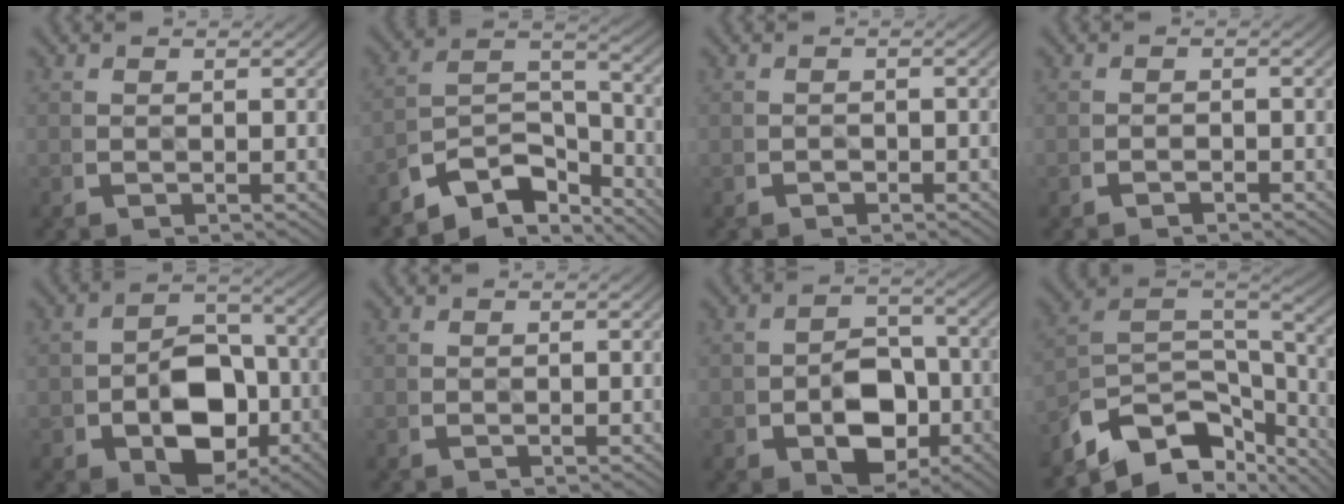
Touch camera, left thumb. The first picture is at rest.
{"total": 9.0, "force": [-3.9, 5.2, 6.1], "torque": [-0.123, -0.033, -0.058]}
{"total": 0.5, "force": [-0.5, 0.2, 0.1], "torque": [-0.002, -0.003, -0.009]}
{"total": 1.0, "force": [-0.9, 0.2, 0.1], "torque": [-0.002, -0.004, -0.016]}
{"total": 9.9, "force": [-1.9, 6.8, 6.9], "torque": [-0.121, -0.038, -0.014]}
{"total": 0.0}
{"total": 7.5, "force": [-1.5, 5.4, 5.0], "torque": [-0.084, -0.031, -0.012]}
{"total": 11.4, "force": [-3.9, 7.2, 8.0], "torque": [-0.191, -0.045, -0.047]}